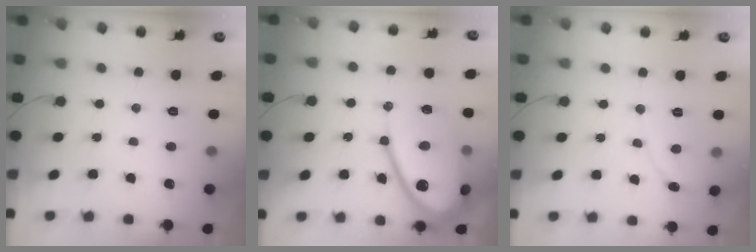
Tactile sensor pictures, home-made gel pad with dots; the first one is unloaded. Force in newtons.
{"total": 17.8, "press": 17.7, "slide": 1.3}
{"total": 1.1, "press": 1.1, "slide": 0.1}